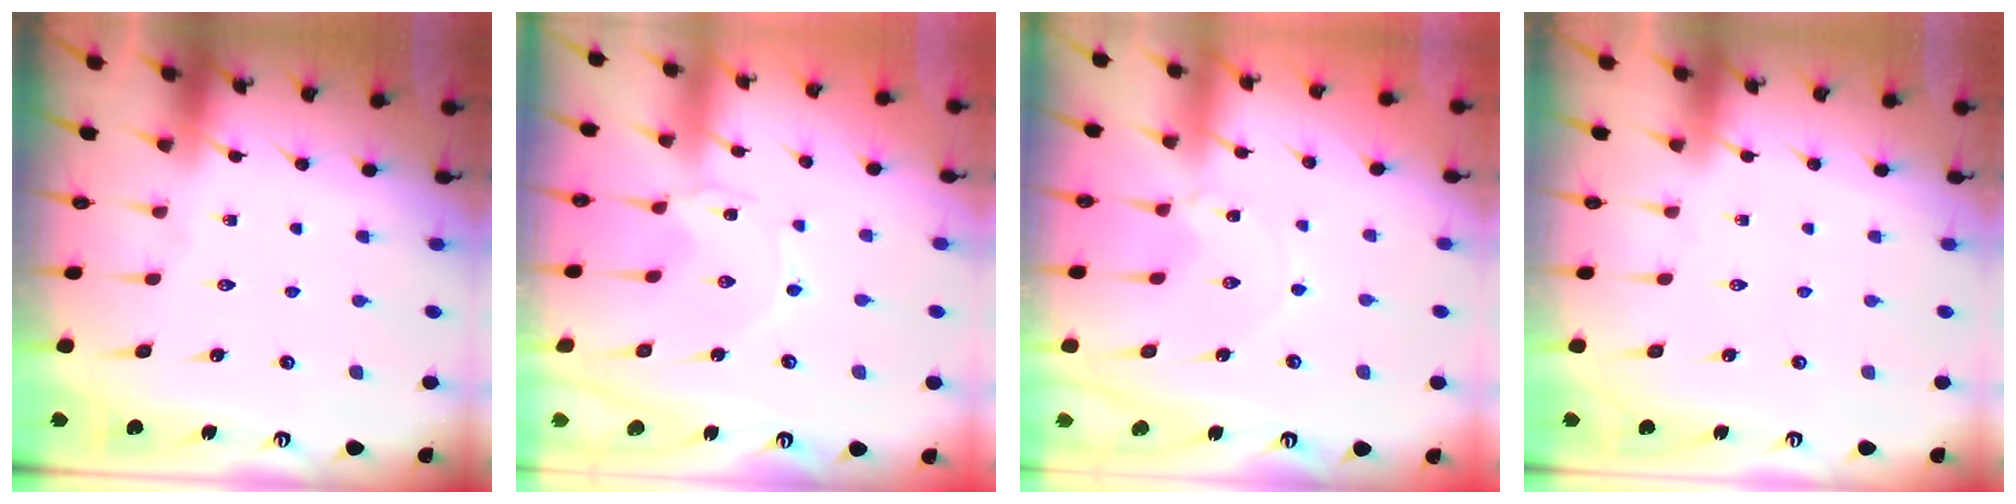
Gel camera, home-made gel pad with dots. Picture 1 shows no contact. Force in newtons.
{"total": 0.0}
{"total": 0.0}
{"total": 0.0}